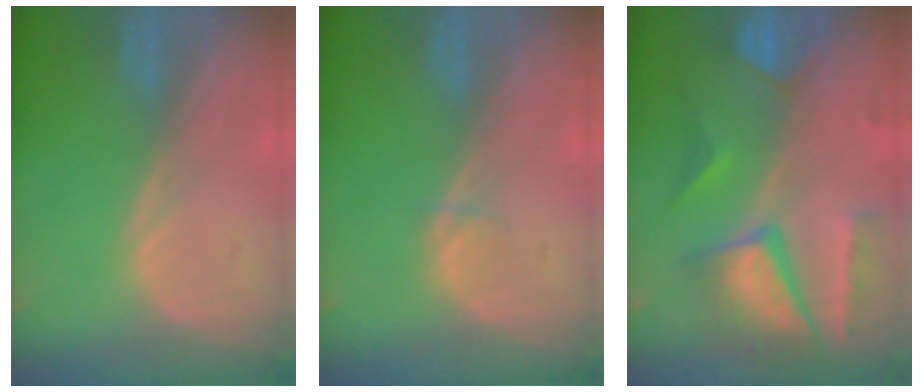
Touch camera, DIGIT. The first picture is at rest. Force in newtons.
{"total": 0.8, "press": 0.8, "slide": 0.1}
{"total": 10.4, "press": 8.8, "slide": 5.5}